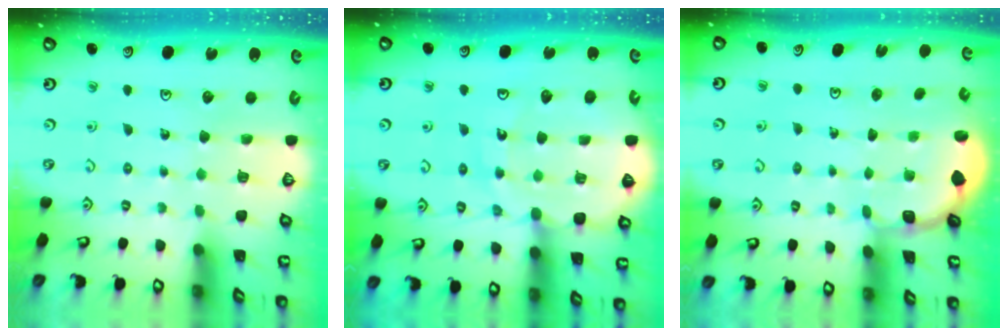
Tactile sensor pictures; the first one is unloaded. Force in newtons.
{"total": 12.4, "press": 12.3, "slide": 1.6}
{"total": 2.0, "press": 1.8, "slide": 0.7}